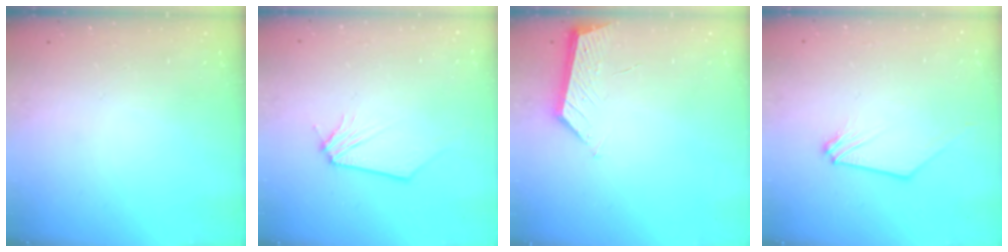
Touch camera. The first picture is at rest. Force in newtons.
{"total": 0.0}
{"total": 5.1, "press": 5.1, "slide": 0.1}
{"total": 0.7, "press": 0.7, "slide": 0.1}